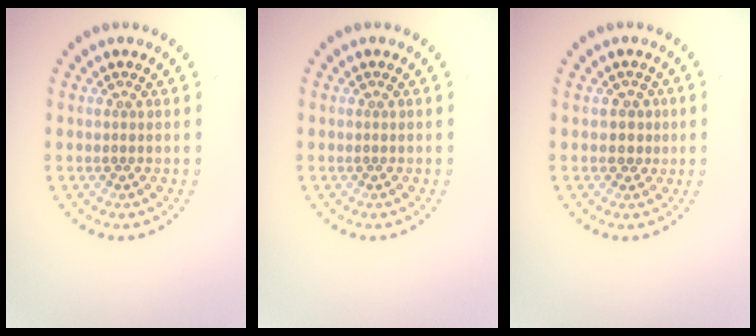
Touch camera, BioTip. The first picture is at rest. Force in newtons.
{"total": 0.0}
{"total": 1.7, "press": 1.3, "slide": 1.0}